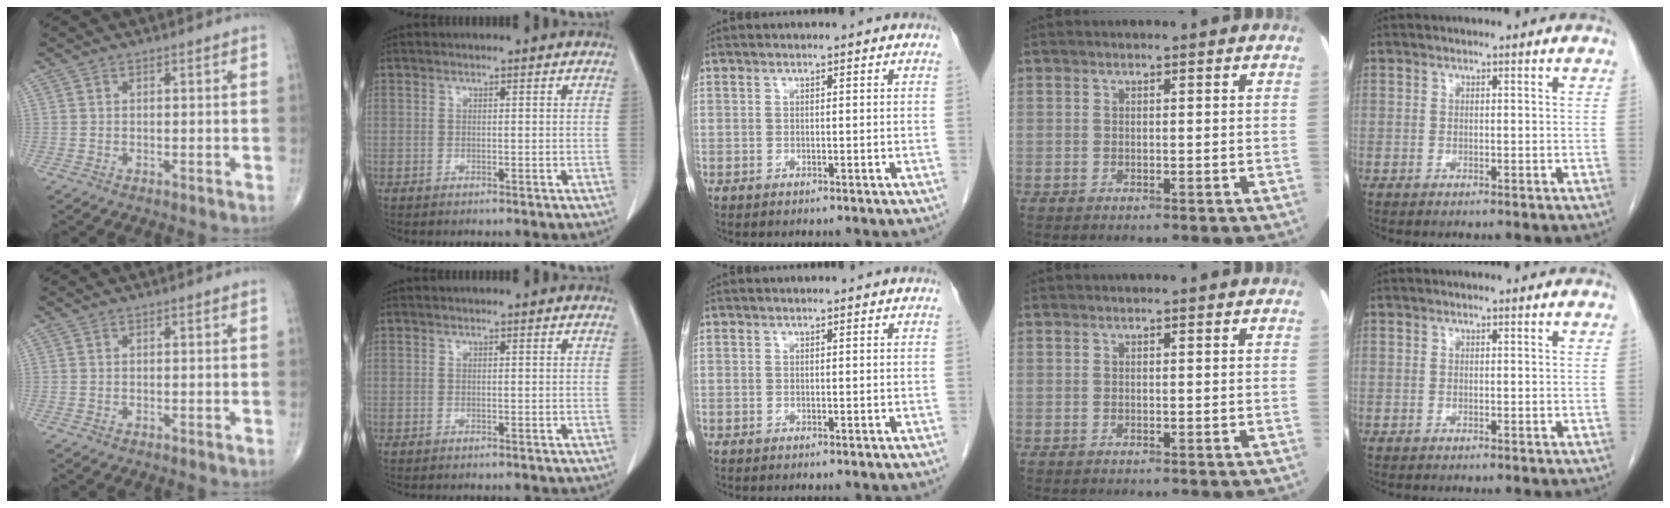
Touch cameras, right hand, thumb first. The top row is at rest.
{}